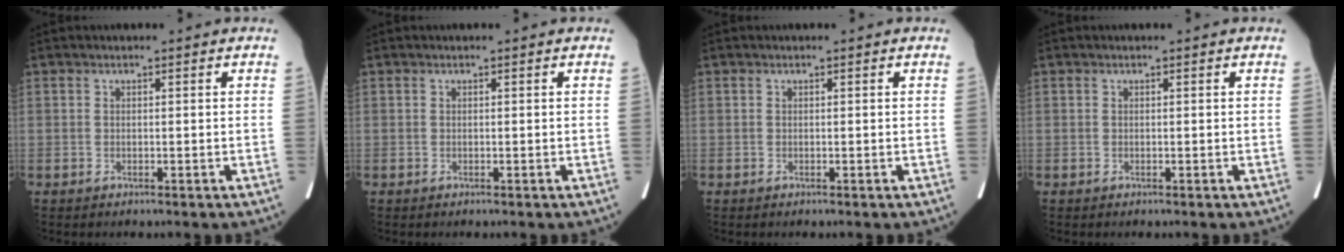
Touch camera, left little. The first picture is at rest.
{"total": 0.0}
{"total": 0.0}
{"total": 0.0}